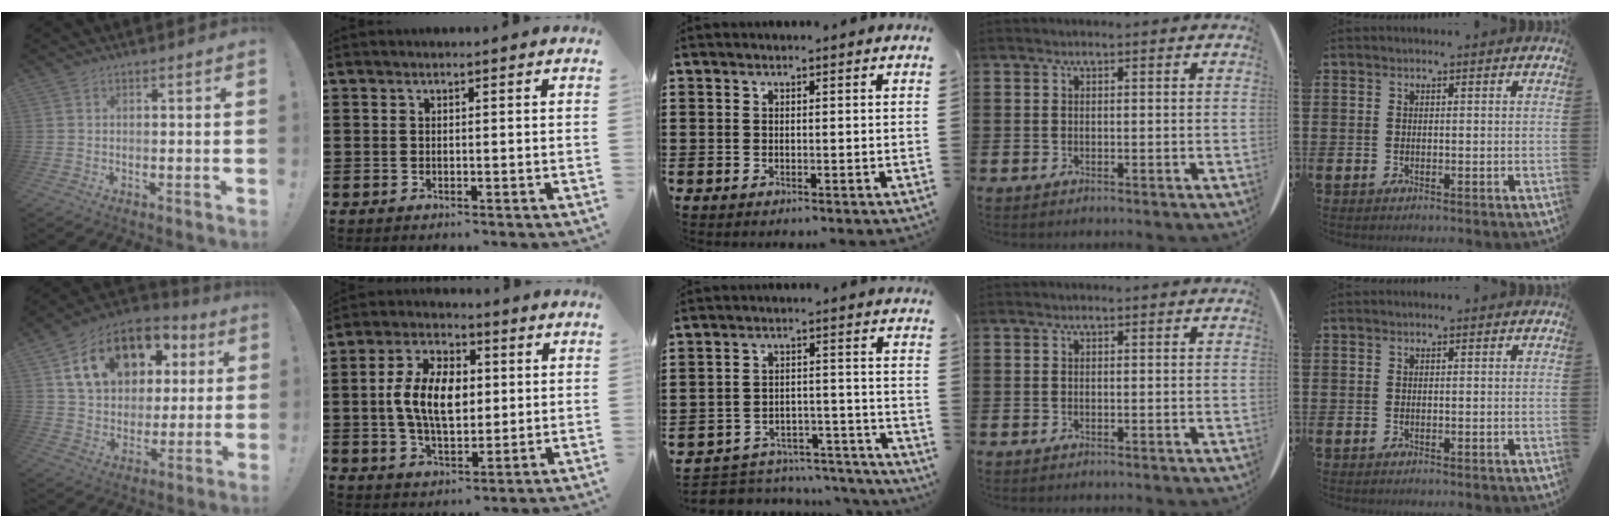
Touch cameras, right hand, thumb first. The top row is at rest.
{"thumb": {"total": 18.1, "force": [7.5, 12.9, 10.2], "torque": [-0.164, -0.020, 0.151]}, "index": {"total": 9.7, "force": [0.5, 5.6, 7.9], "torque": [-0.172, 0.013, 0.006]}, "middle": {"total": 5.1, "force": [-5.0, 1.0, 0.4], "torque": [-0.016, 0.011, -0.105]}}